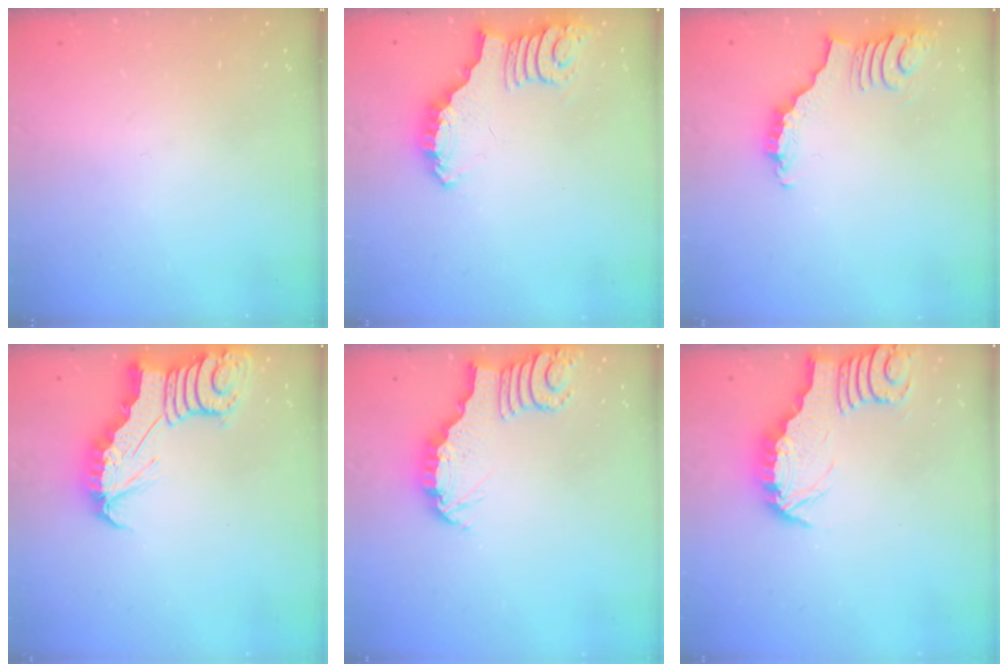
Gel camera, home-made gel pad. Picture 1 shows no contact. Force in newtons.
{"total": 2.7, "press": 2.7, "slide": 0.1}
{"total": 3.9, "press": 3.8, "slide": 0.7}
{"total": 6.8, "press": 6.8, "slide": 0.9}
{"total": 3.4, "press": 3.4, "slide": 0.2}
{"total": 2.9, "press": 2.8, "slide": 0.3}